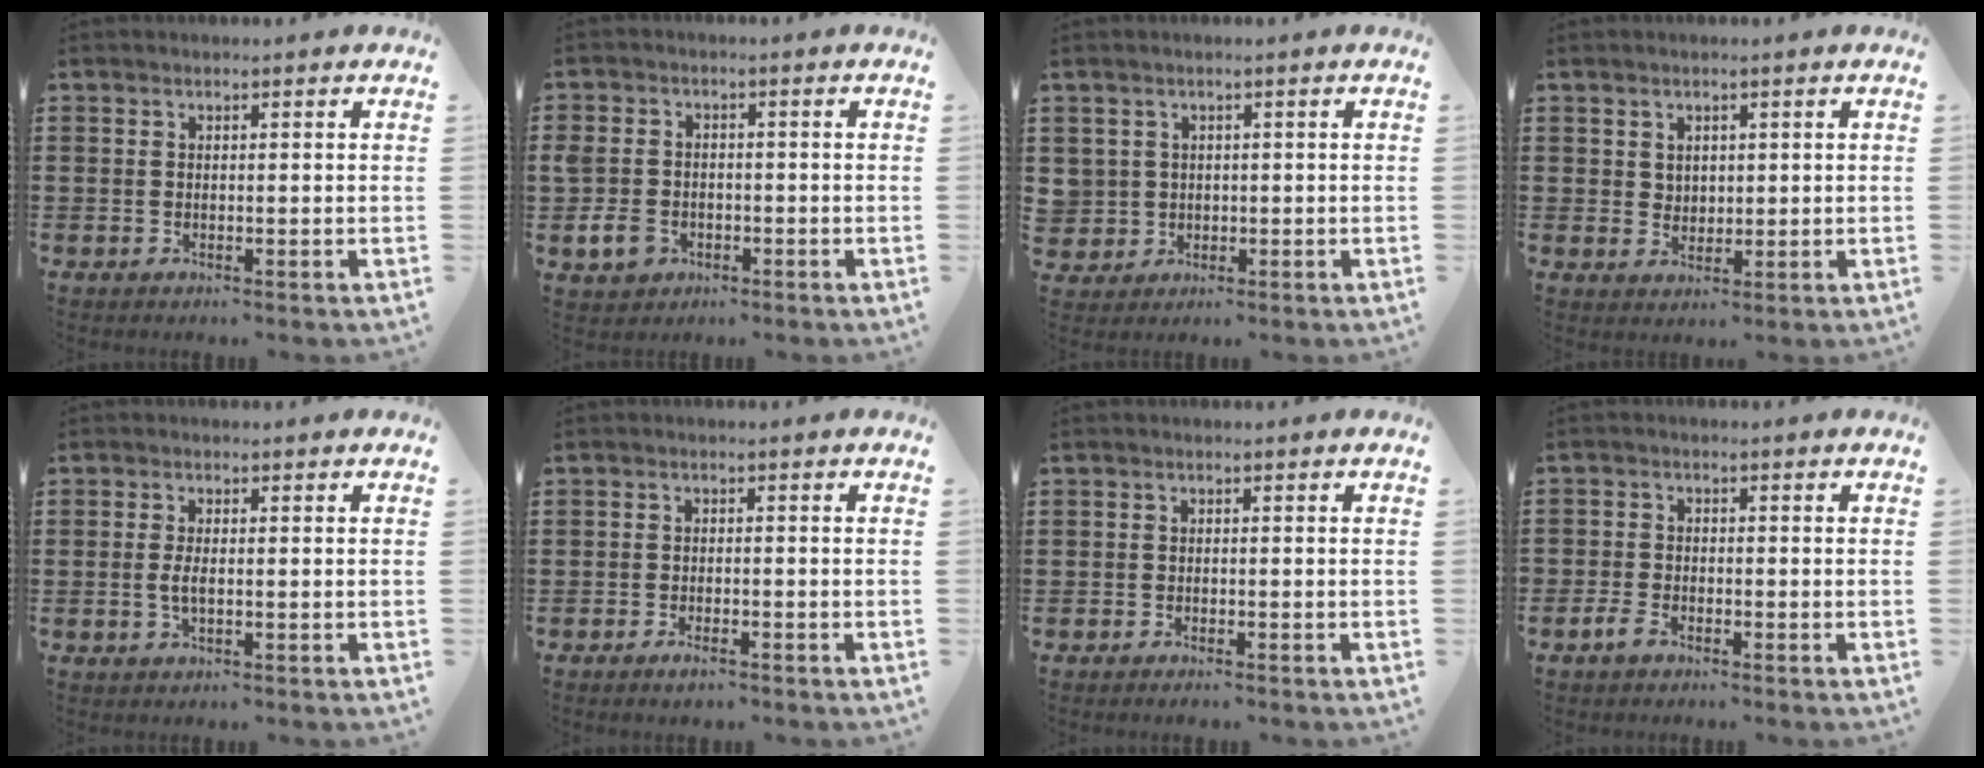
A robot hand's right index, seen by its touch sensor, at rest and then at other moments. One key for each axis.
{"total": 4.6, "fx": -1.4, "fy": 3.5, "fz": 2.5, "tx": -0.072, "ty": 0.000, "tz": -0.032}
{"total": 2.4, "fx": 0.4, "fy": 2.3, "fz": -0.2, "tx": -0.011, "ty": 0.011, "tz": 0.005}
{"total": 2.2, "fx": 1.3, "fy": 1.7, "fz": 0.4, "tx": -0.013, "ty": 0.008, "tz": 0.024}
{"total": 2.3, "fx": -0.3, "fy": 0.7, "fz": 2.2, "tx": -0.047, "ty": -0.003, "tz": -0.008}
{"total": 1.4, "fx": -1.1, "fy": 0.4, "fz": 0.7, "tx": -0.015, "ty": -0.001, "tz": -0.021}
{"total": 0.7, "fx": -0.6, "fy": 0.1, "fz": 0.2, "tx": -0.006, "ty": -0.001, "tz": -0.013}
{"total": 2.3, "fx": -1.7, "fy": 1.2, "fz": 1.2, "tx": -0.037, "ty": -0.001, "tz": -0.037}